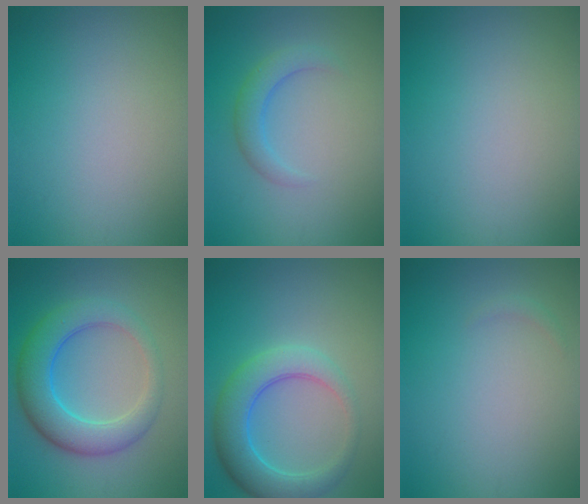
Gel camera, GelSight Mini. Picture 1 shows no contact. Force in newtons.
{"total": 2.4, "press": 2.4, "slide": 0.1}
{"total": 0.0}
{"total": 6.5, "press": 6.5, "slide": 0.2}
{"total": 5.6, "press": 5.6, "slide": 0.2}
{"total": 0.5, "press": 0.5, "slide": 0.0}